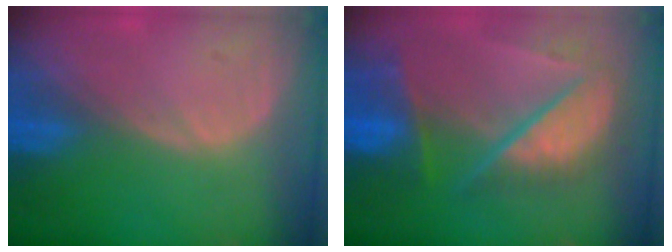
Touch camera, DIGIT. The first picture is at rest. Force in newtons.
{"total": 10.3, "press": 8.6, "slide": 5.5}